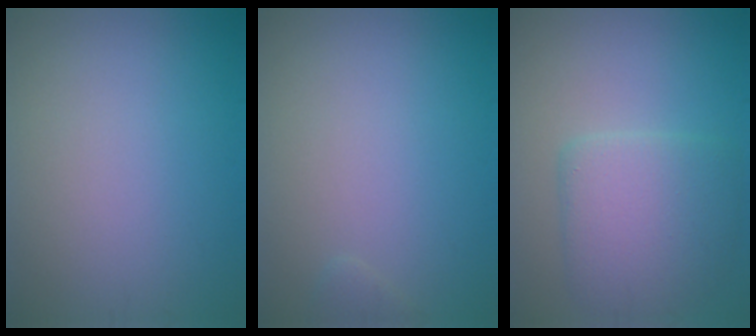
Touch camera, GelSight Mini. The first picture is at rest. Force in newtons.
{"total": 0.6, "press": 0.6, "slide": 0.1}
{"total": 5.5, "press": 5.5, "slide": 0.3}